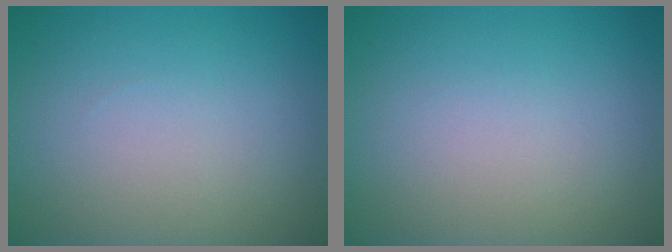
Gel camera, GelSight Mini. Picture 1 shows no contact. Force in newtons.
{"total": 0.0}